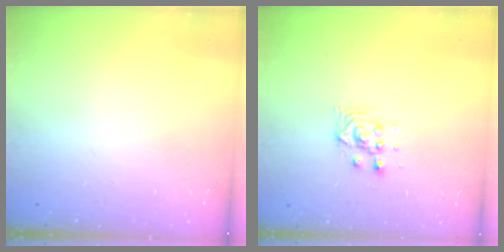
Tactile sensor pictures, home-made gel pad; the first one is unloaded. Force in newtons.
{"total": 4.4, "press": 4.4, "slide": 0.2}